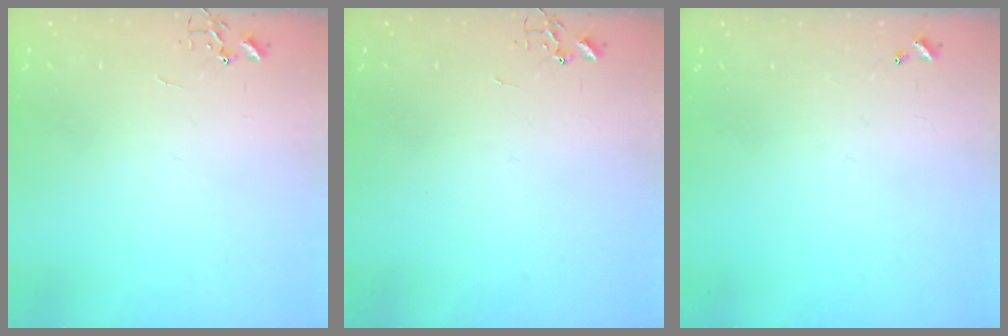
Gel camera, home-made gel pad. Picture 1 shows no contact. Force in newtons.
{"total": 0.0}
{"total": 0.0}